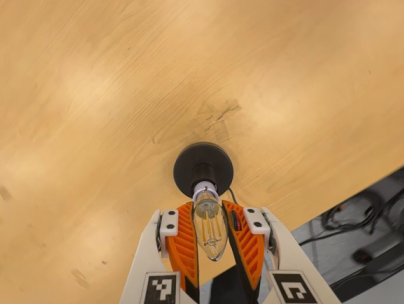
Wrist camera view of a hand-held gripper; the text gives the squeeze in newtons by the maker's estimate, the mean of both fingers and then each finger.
{"total": 13.7, "left": 13.7, "right": 13.8}